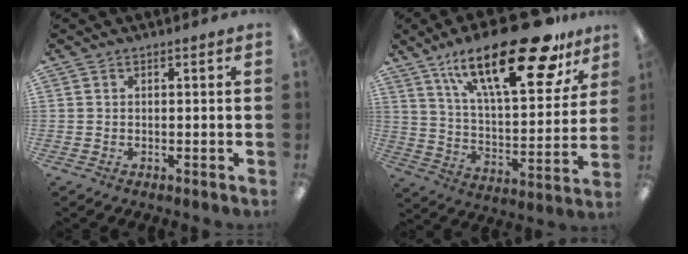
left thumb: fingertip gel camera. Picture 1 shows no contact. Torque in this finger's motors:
{"motor_torque": [0.37, 0.46, 1.56, -1.21, 0.22]}